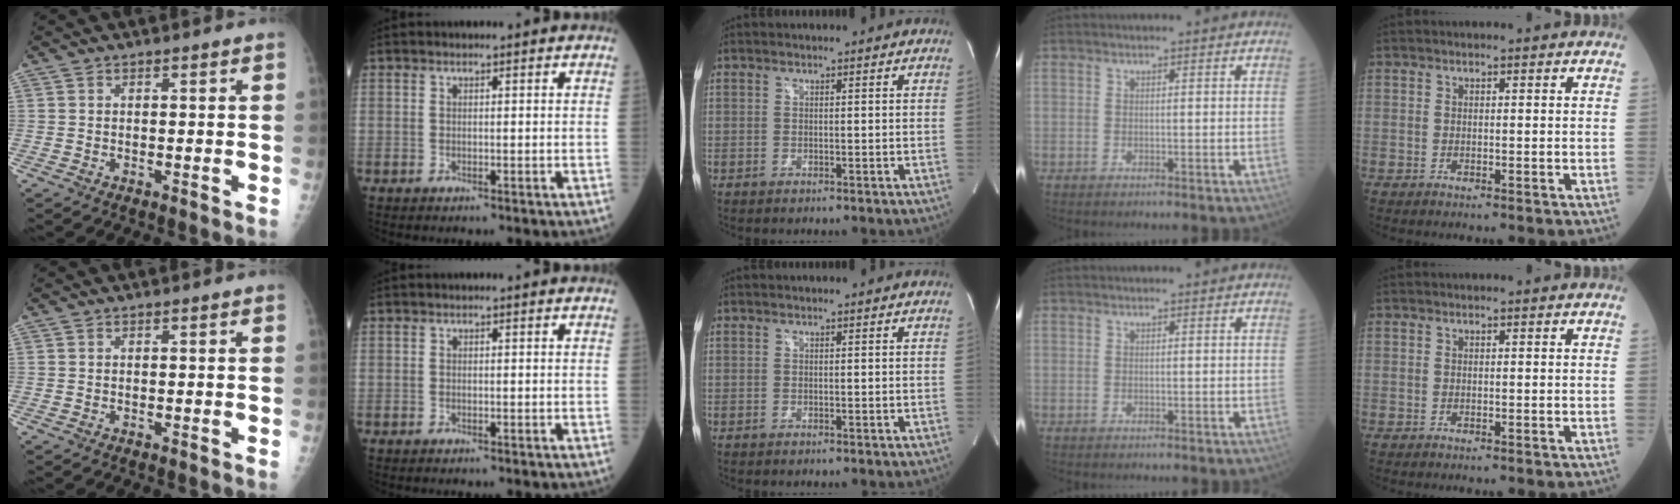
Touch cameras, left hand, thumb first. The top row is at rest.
{}